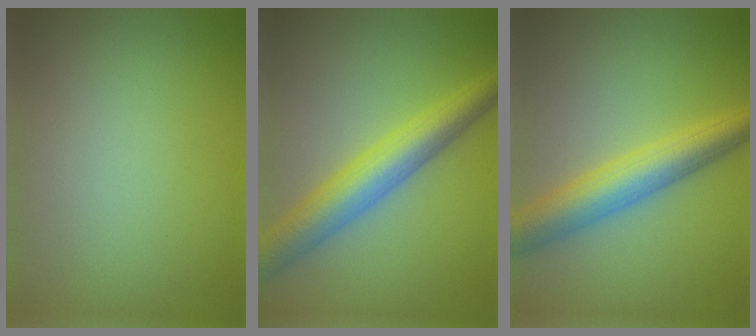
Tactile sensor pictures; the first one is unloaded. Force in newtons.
{"total": 6.4, "press": 6.4, "slide": 0.1}
{"total": 6.3, "press": 6.3, "slide": 0.2}